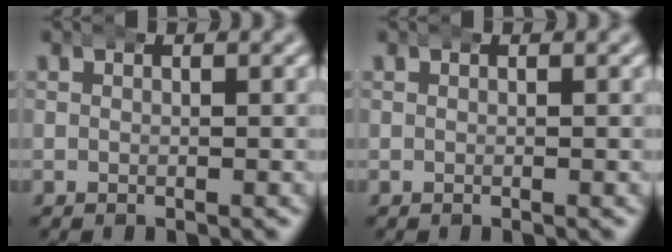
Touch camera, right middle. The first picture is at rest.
{"total": 0.0}